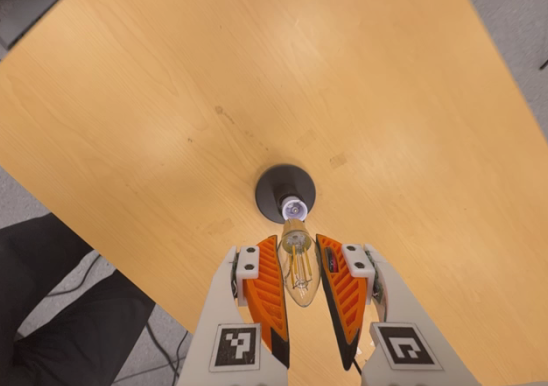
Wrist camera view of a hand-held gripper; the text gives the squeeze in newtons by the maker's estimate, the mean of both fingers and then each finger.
{"total": 10.9, "left": 10.2, "right": 11.5}